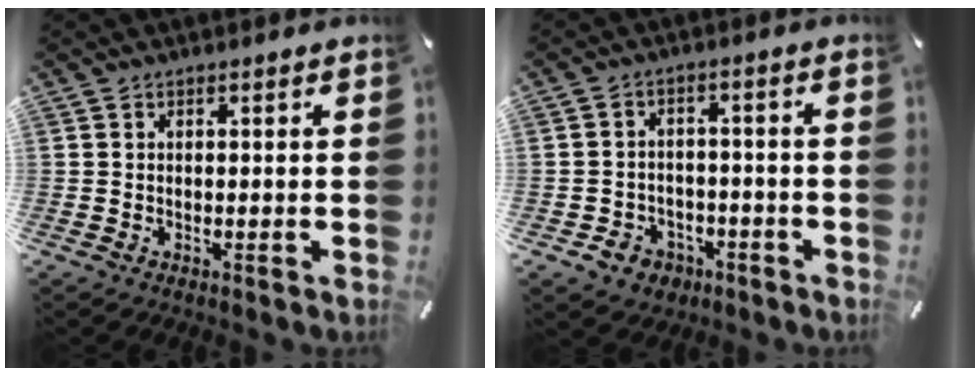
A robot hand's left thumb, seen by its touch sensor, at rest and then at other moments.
{"total": 5.0, "force": [-2.3, 4.4, 1.1], "torque": [-0.011, 0.013, -0.040]}